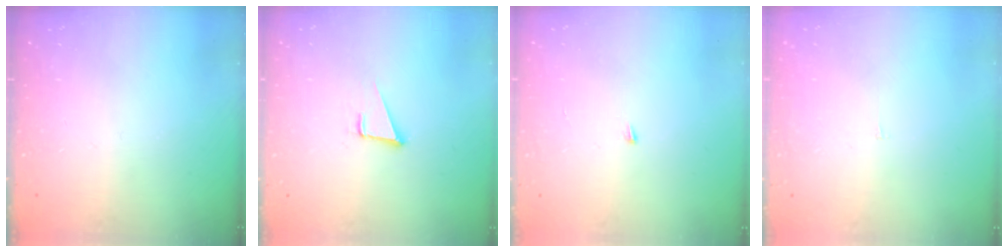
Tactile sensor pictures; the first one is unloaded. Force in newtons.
{"total": 3.7, "press": 2.9, "slide": 2.3}
{"total": 3.3, "press": 3.3, "slide": 0.2}
{"total": 1.8, "press": 1.8, "slide": 0.1}